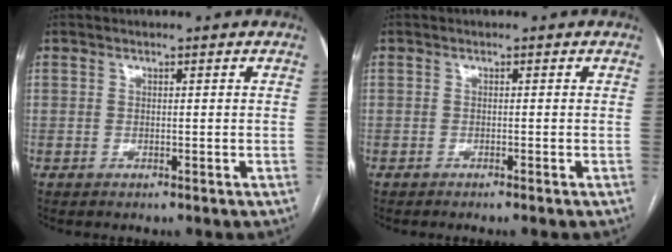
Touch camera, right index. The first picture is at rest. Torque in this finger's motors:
{"motor_torque": [-0.06, -0.05, -0.05, 0.01]}